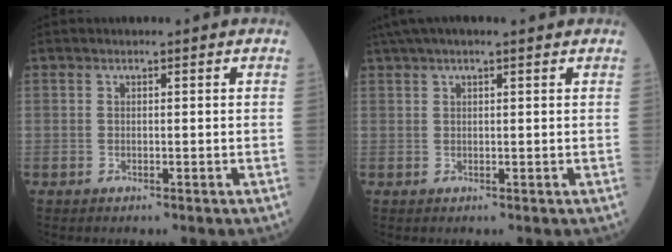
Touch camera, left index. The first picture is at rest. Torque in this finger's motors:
{"motor_torque": [0.47, -1.66, 0.38, 0.15]}